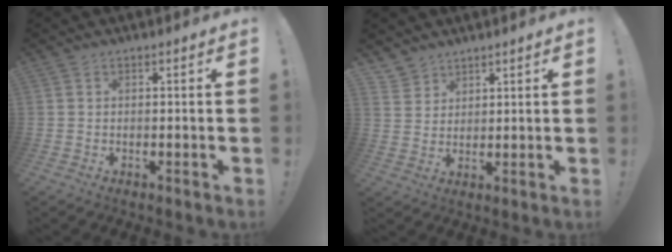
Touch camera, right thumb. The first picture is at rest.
{"total": 4.2, "force": [3.3, 2.6, 0.1], "torque": [-0.004, -0.027, 0.065]}